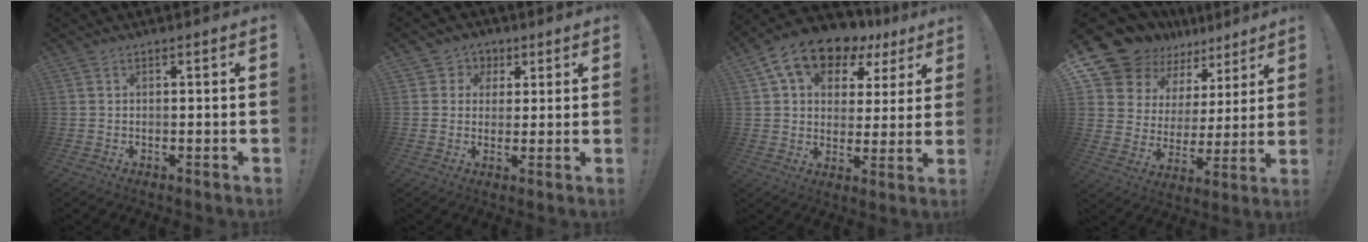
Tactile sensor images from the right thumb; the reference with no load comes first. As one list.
[{"total": 5.3, "force": [1.0, 5.2, 0.8], "torque": [-0.008, -0.003, 0.021]}, {"total": 14.4, "force": [9.1, 8.7, 6.9], "torque": [-0.116, -0.054, 0.168]}, {"total": 14.8, "force": [12.1, 8.0, 3.2], "torque": [-0.071, -0.097, 0.236]}]